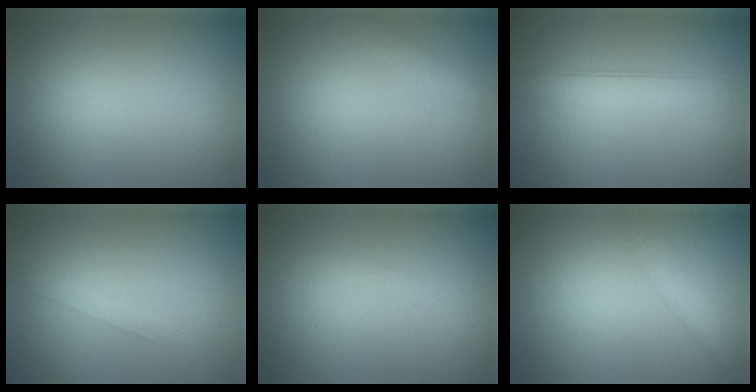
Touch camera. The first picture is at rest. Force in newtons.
{"total": 1.8, "press": 1.8, "slide": 0.1}
{"total": 2.7, "press": 2.7, "slide": 0.0}
{"total": 1.1, "press": 1.1, "slide": 0.1}
{"total": 0.5, "press": 0.5, "slide": 0.1}
{"total": 2.4, "press": 2.4, "slide": 0.1}